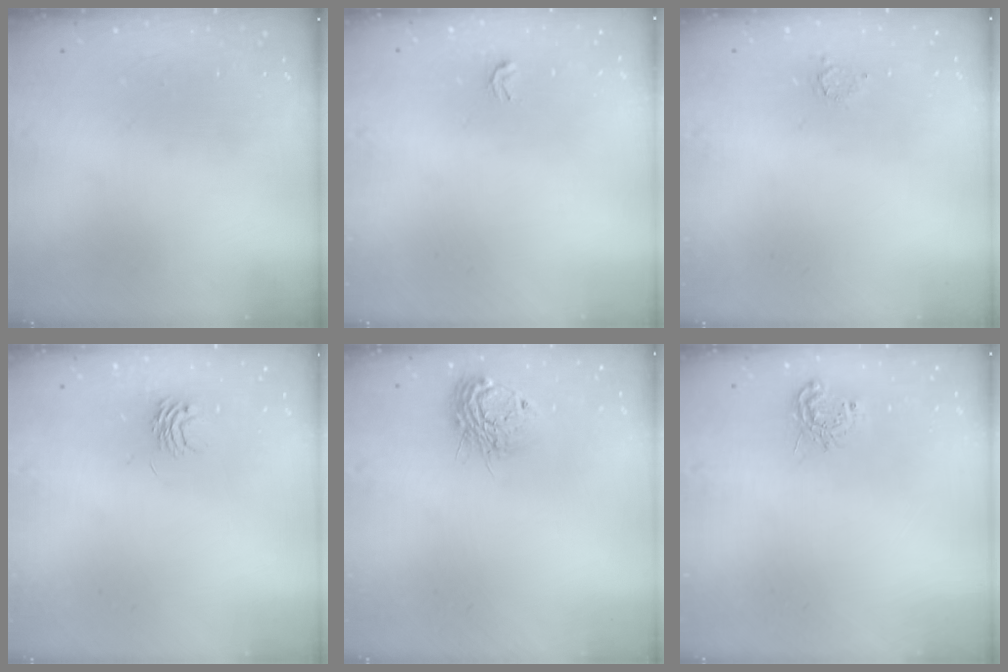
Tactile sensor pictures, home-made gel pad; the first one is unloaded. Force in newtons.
{"total": 2.5, "press": 2.5, "slide": 0.5}
{"total": 2.2, "press": 2.2, "slide": 0.2}
{"total": 3.2, "press": 3.2, "slide": 0.1}
{"total": 12.5, "press": 12.5, "slide": 1.1}
{"total": 6.8, "press": 6.8, "slide": 0.3}